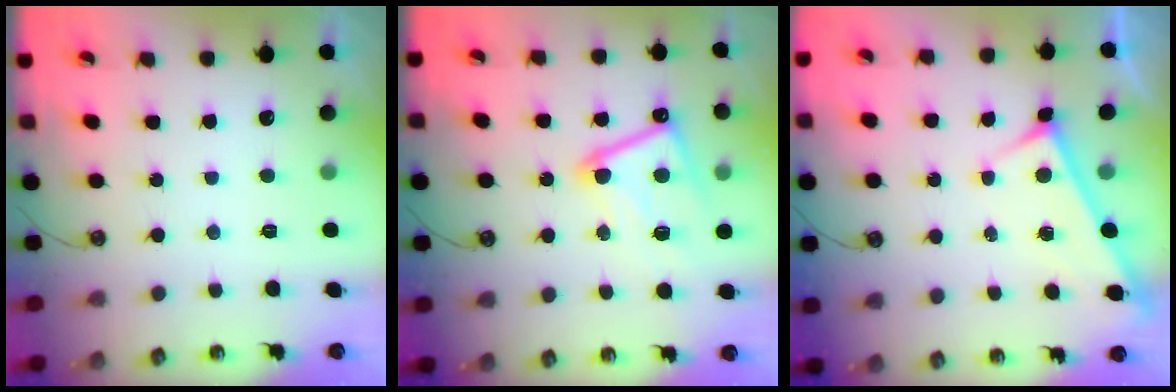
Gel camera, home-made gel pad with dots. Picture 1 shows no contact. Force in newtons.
{"total": 11.9, "press": 11.8, "slide": 0.7}
{"total": 3.6, "press": 3.6, "slide": 0.3}